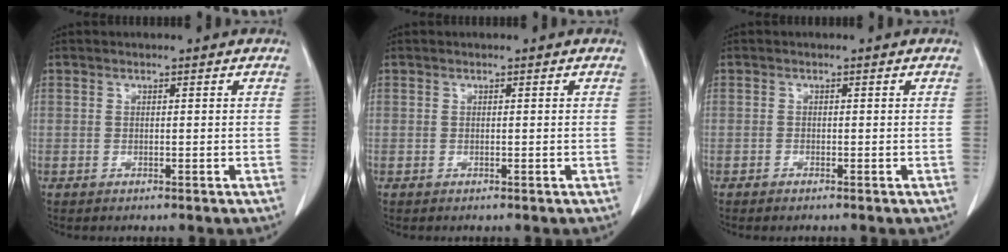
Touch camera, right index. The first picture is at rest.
{"total": 0.0}
{"total": 0.6, "force": [-0.5, 0.1, 0.2], "torque": [-0.007, -0.002, -0.009]}